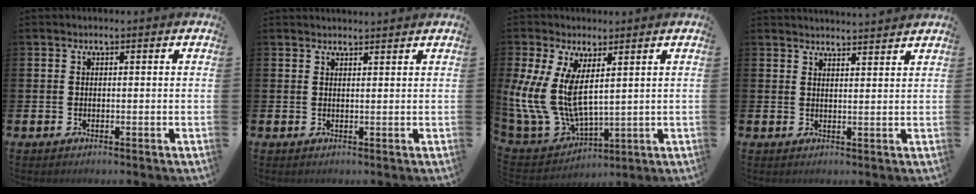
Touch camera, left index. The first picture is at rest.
{"total": 1.4, "force": [1.4, -0.1, 0.0], "torque": [0.008, -0.009, 0.025]}
{"total": 10.1, "force": [3.1, 5.5, 7.9], "torque": [-0.199, -0.026, 0.060]}
{"total": 3.1, "force": [3.0, -0.4, -0.2], "torque": [0.007, -0.022, 0.053]}